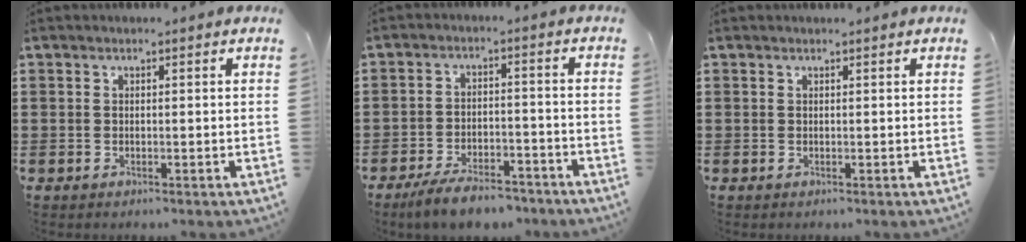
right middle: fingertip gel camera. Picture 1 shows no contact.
{"total": 6.2, "force": [-5.5, 1.4, 2.4], "torque": [-0.047, 0.006, -0.107]}
{"total": 0.0}